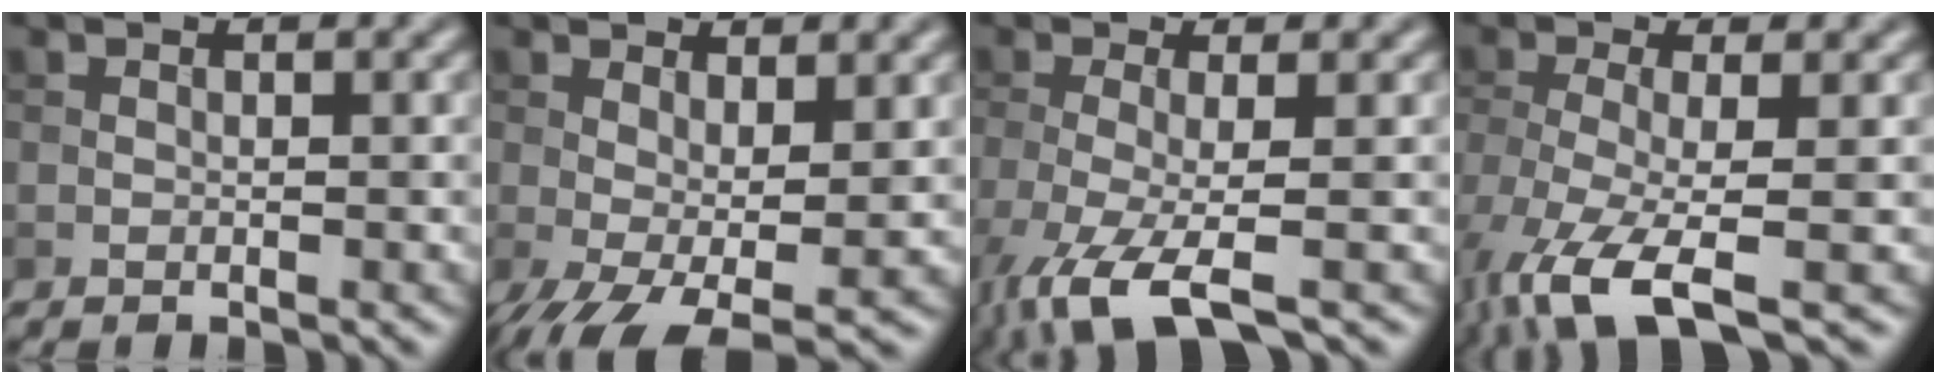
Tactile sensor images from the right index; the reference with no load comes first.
{"total": 6.4, "force": [-1.8, 2.1, 5.7], "torque": [-0.111, -0.015, -0.023]}
{"total": 6.9, "force": [-3.8, 1.6, 5.5], "torque": [-0.115, -0.018, -0.081]}
{"total": 8.4, "force": [-5.1, 2.2, 6.3], "torque": [-0.139, -0.021, -0.100]}